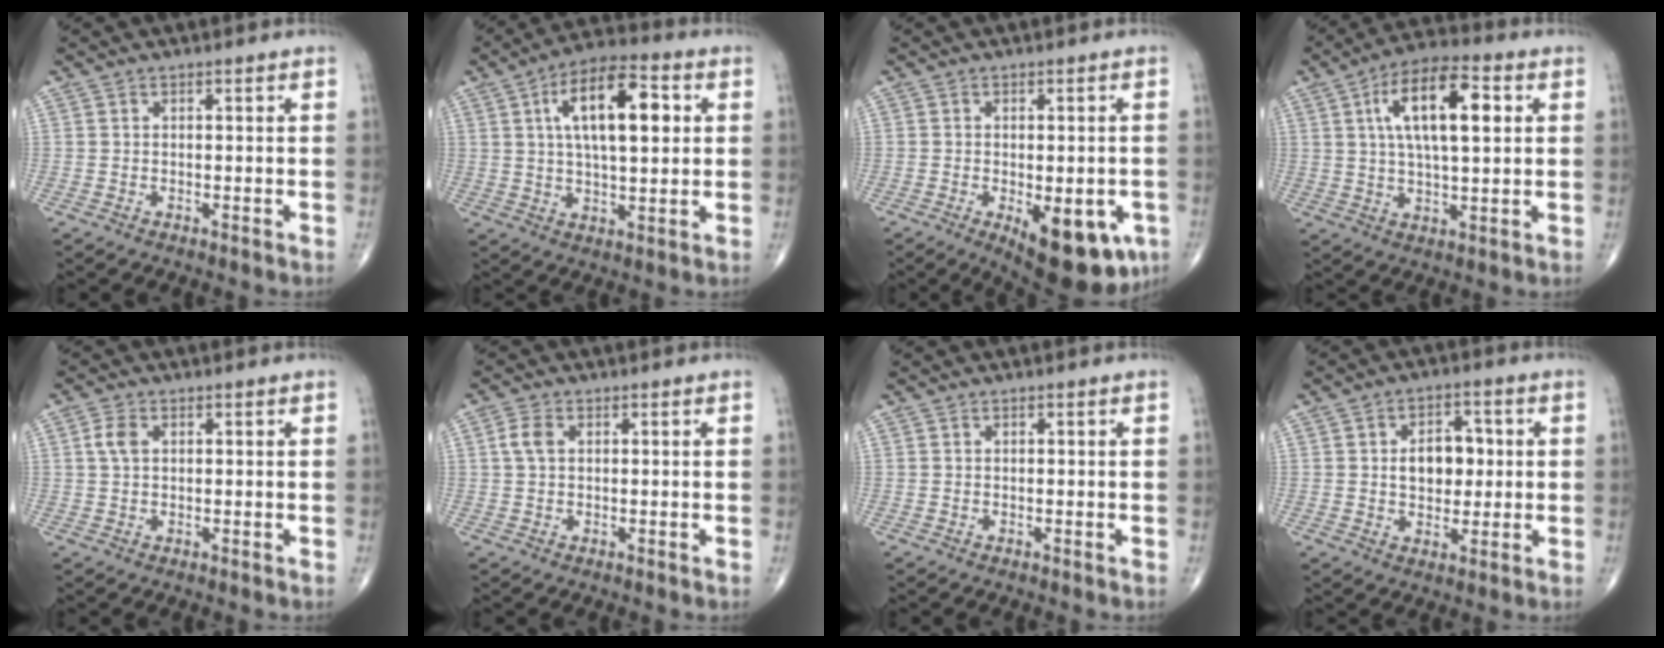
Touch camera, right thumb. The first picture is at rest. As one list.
[{"total": 15.6, "force": [3.9, 6.7, 13.5], "torque": [-0.212, 0.007, 0.059]}, {"total": 14.6, "force": [-5.4, 6.4, 12.0], "torque": [-0.122, -0.005, -0.056]}, {"total": 14.9, "force": [3.9, 5.9, 13.0], "torque": [-0.217, 0.008, 0.061]}, {"total": 3.0, "force": [0.8, 1.8, 2.2], "torque": [-0.049, 0.006, 0.013]}, {"total": 3.0, "force": [0.7, 1.9, 2.2], "torque": [-0.053, 0.007, 0.011]}, {"total": 0.0}, {"total": 8.3, "force": [0.8, 5.6, 6.1], "torque": [-0.060, 0.007, 0.012]}]